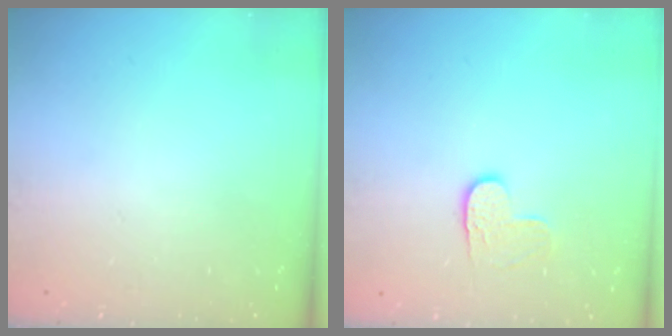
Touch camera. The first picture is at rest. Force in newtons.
{"total": 4.7, "press": 4.7, "slide": 0.2}